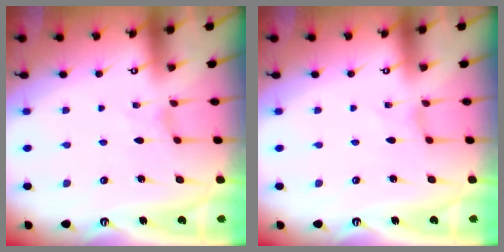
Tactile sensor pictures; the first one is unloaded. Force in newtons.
{"total": 0.0}